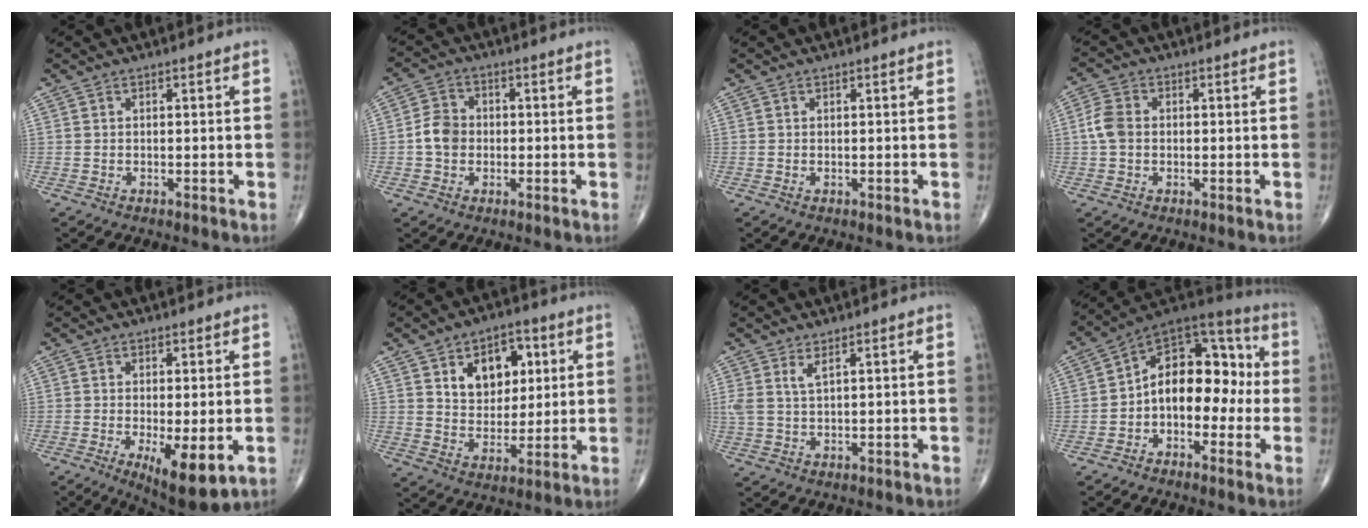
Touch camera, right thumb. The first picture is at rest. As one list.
[{"total": 5.2, "force": [-0.6, 4.3, 2.8], "torque": [-0.041, 0.013, -0.018]}, {"total": 0.0}, {"total": 4.5, "force": [0.0, 3.4, 3.0], "torque": [-0.066, 0.011, -0.006]}, {"total": 9.2, "force": [-2.5, 3.0, 8.3], "torque": [-0.126, -0.024, -0.033]}, {"total": 11.7, "force": [4.2, 8.0, 7.4], "torque": [-0.064, -0.017, 0.070]}, {"total": 2.8, "force": [1.6, 0.7, 2.2], "torque": [-0.052, -0.003, 0.039]}, {"total": 15.2, "force": [-1.4, 9.7, 11.6], "torque": [-0.134, 0.053, -0.039]}]